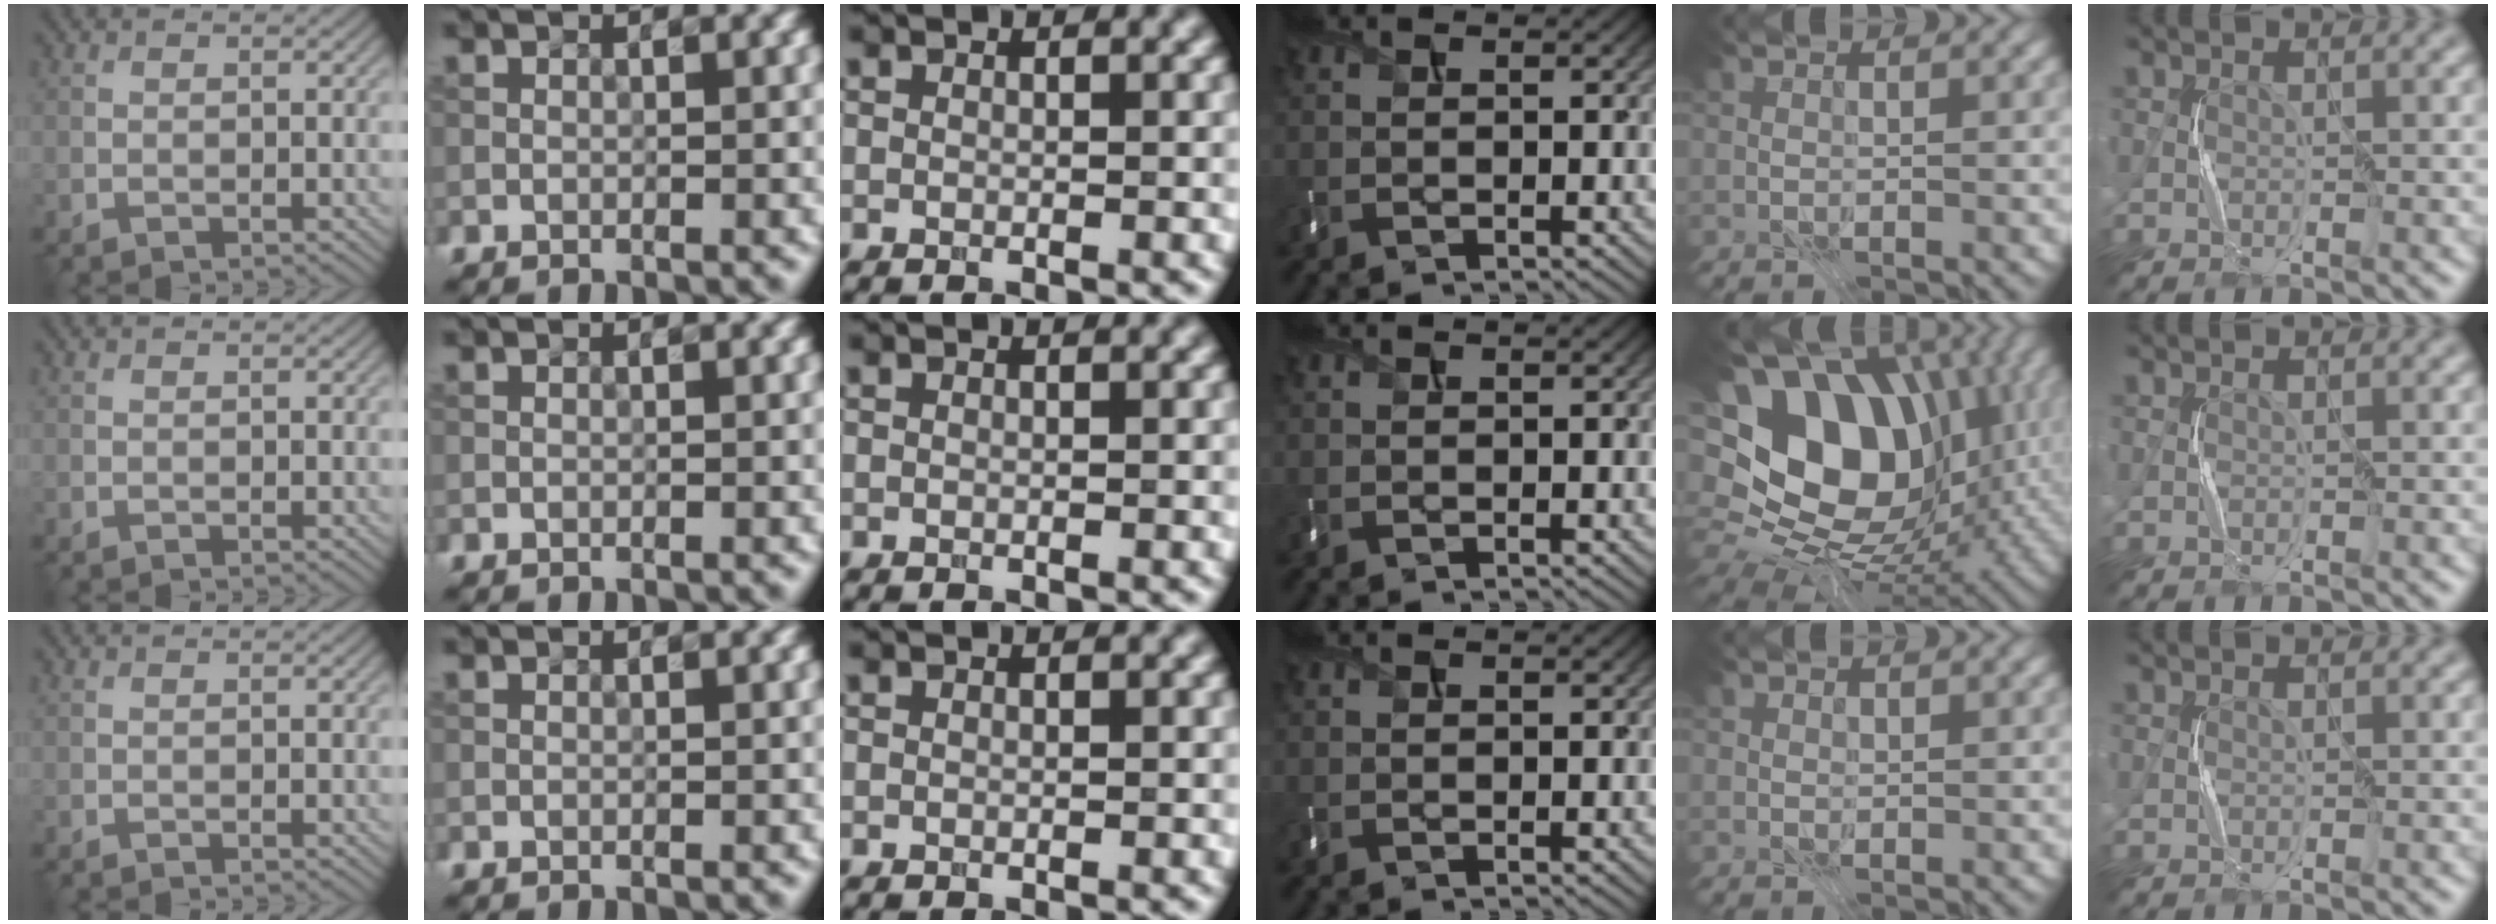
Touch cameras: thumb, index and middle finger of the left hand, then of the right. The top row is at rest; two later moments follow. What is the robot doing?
{"motion": "press", "object": "mouse"}